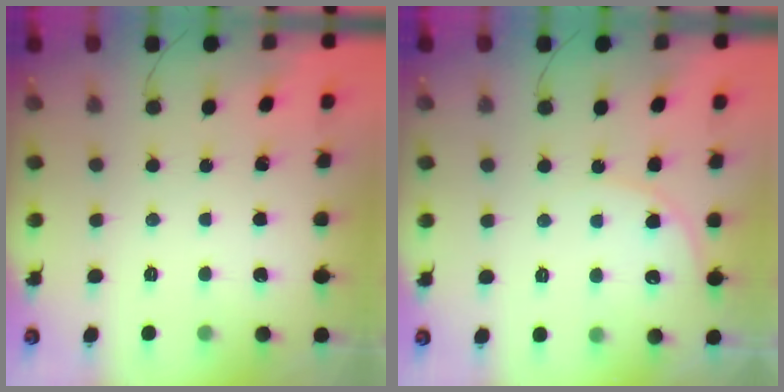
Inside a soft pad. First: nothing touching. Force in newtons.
{"total": 6.5, "press": 6.5, "slide": 0.6}